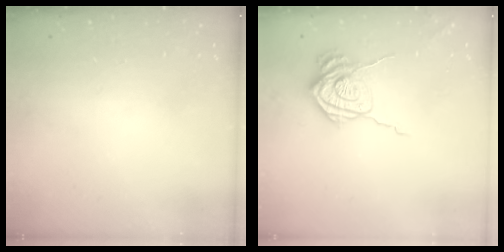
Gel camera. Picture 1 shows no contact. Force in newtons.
{"total": 12.8, "press": 12.7, "slide": 1.2}